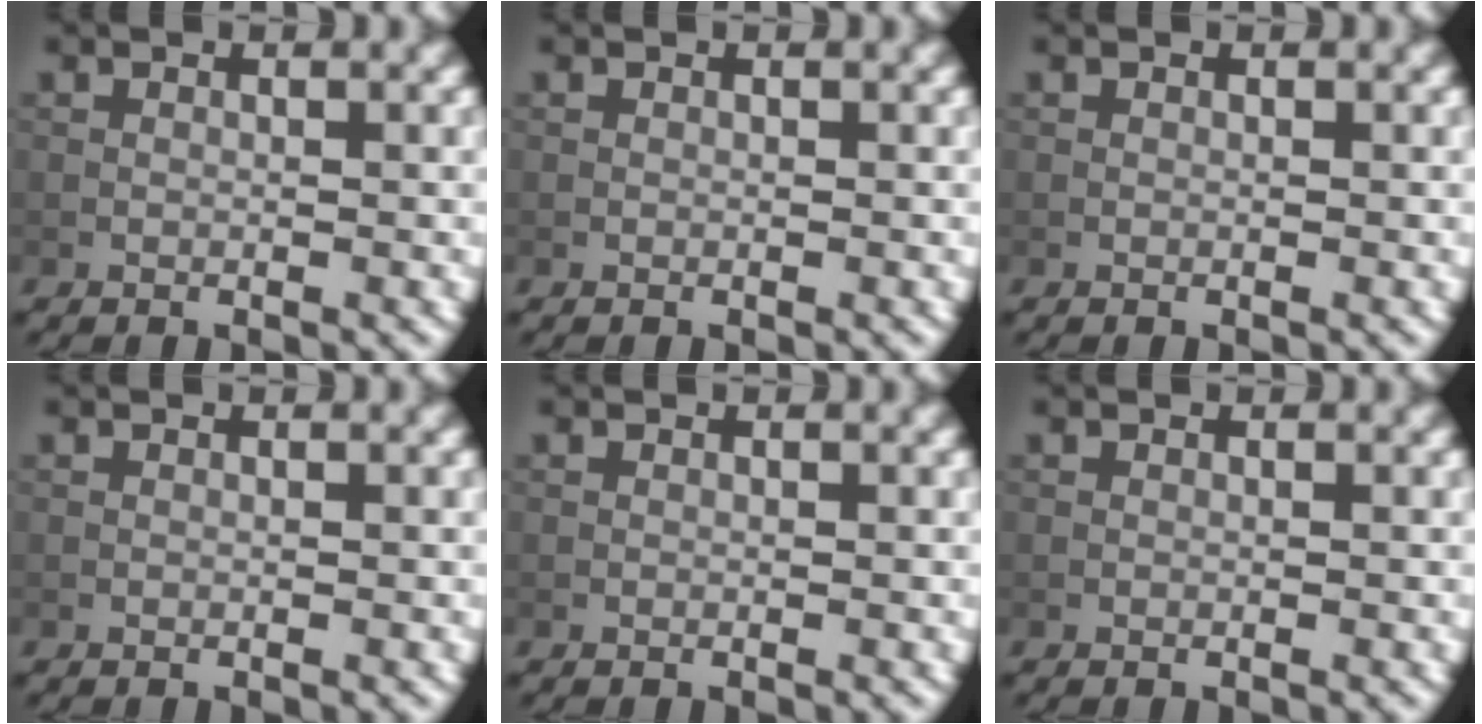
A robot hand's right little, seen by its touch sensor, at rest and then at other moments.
{"total": 0.0}
{"total": 0.0}
{"total": 0.0}
{"total": 0.0}
{"total": 0.0}